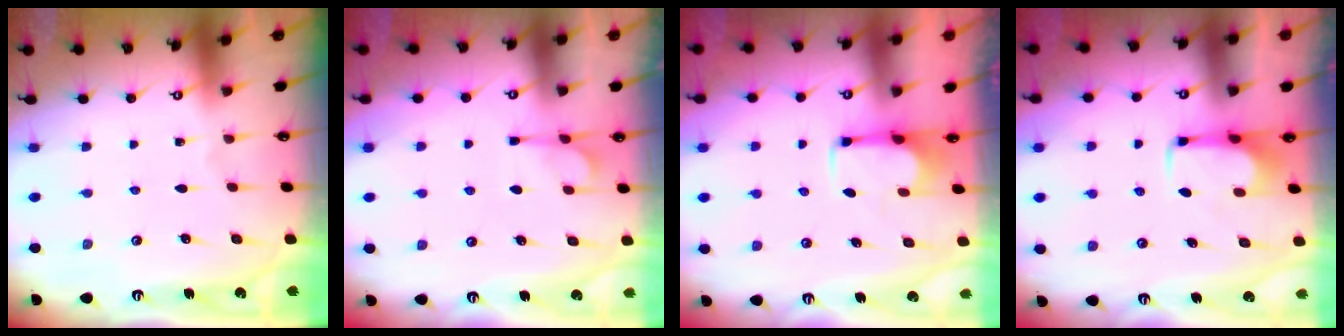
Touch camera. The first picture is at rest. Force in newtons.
{"total": 2.8, "press": 2.4, "slide": 1.5}
{"total": 2.8, "press": 2.6, "slide": 1.0}
{"total": 1.8, "press": 1.8, "slide": 0.2}